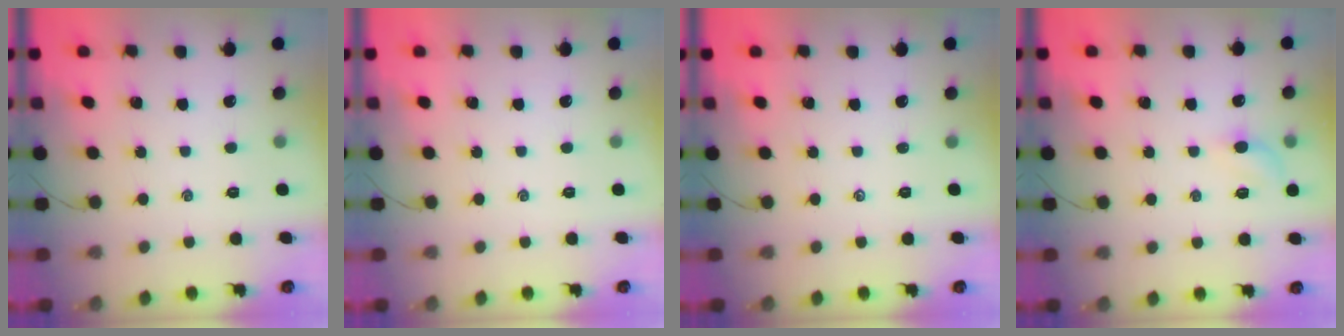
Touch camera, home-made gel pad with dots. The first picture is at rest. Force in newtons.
{"total": 0.0}
{"total": 0.0}
{"total": 4.5, "press": 4.3, "slide": 1.1}